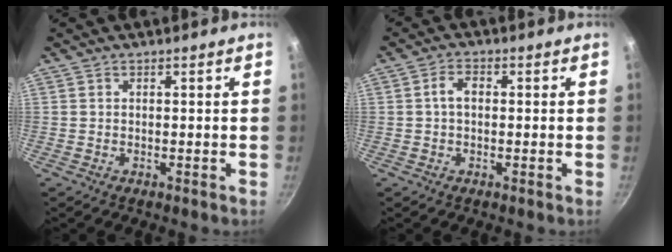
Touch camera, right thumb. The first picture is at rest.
{"total": 3.0, "force": [0.1, 1.9, 2.2], "torque": [-0.037, 0.010, -0.003]}